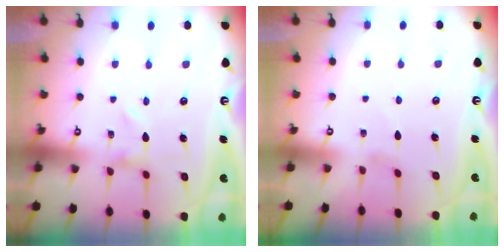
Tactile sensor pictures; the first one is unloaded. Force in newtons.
{"total": 0.9, "press": 0.9, "slide": 0.1}